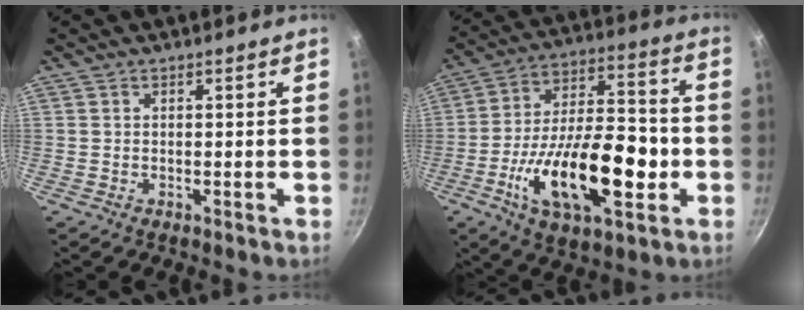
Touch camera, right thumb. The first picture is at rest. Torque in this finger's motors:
{"motor_torque": [-0.05, 1.08, 1.67, -1.10, 0.61]}